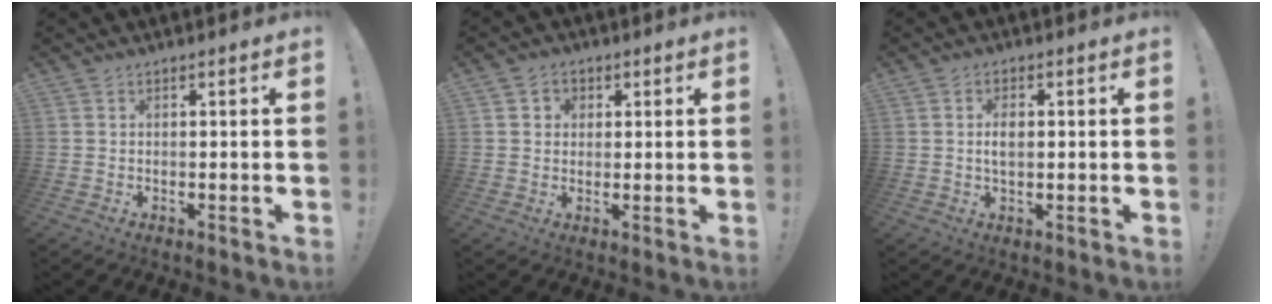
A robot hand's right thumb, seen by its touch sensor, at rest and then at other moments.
{"total": 3.5, "force": [0.9, 3.2, 1.0], "torque": [-0.019, 0.004, 0.017]}
{"total": 3.4, "force": [0.2, 1.9, 2.8], "torque": [-0.044, 0.002, 0.000]}